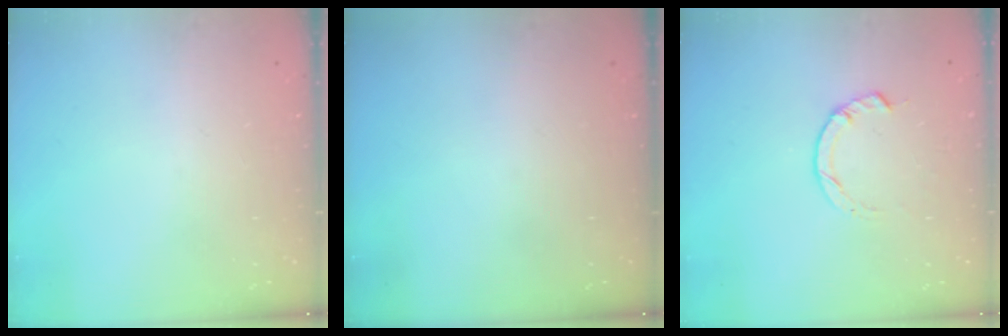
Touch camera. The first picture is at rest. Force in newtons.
{"total": 0.0}
{"total": 4.0, "press": 3.9, "slide": 0.7}